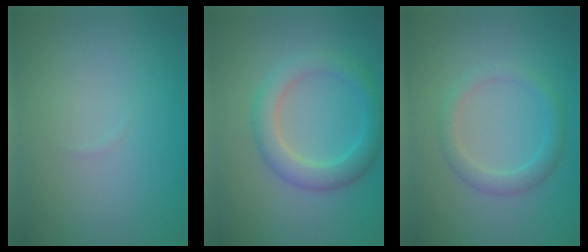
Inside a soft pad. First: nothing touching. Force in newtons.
{"total": 3.7, "press": 3.7, "slide": 0.0}
{"total": 2.2, "press": 2.2, "slide": 0.1}